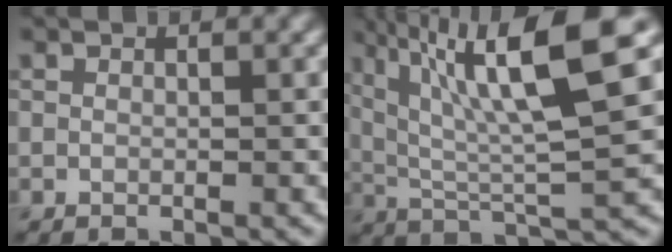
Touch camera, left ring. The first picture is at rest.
{"total": 11.6, "force": [5.0, 2.2, 10.3], "torque": [-0.167, 0.010, 0.089]}